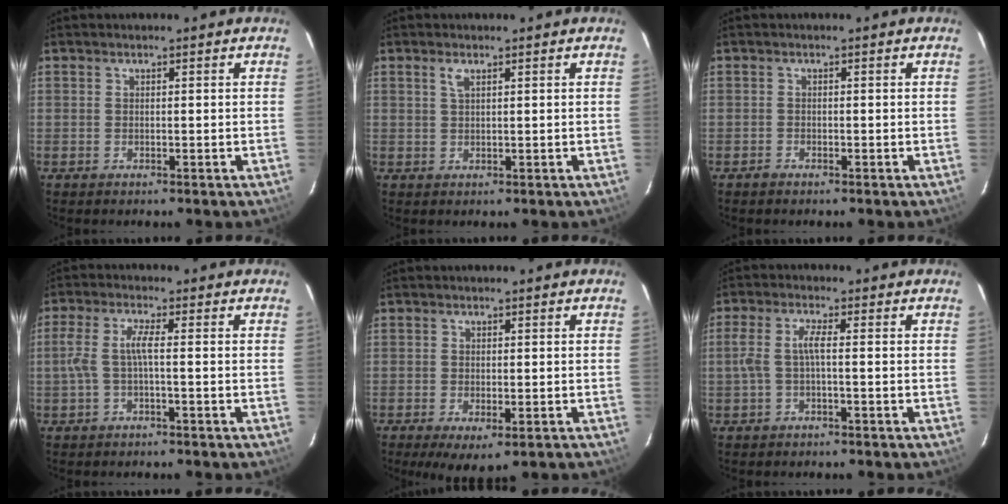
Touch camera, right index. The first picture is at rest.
{"total": 1.5, "force": [0.8, 0.5, 1.1], "torque": [-0.024, 0.003, 0.016]}
{"total": 0.8, "force": [-0.7, 0.3, 0.0], "torque": [-0.002, 0.002, -0.015]}
{"total": 3.9, "force": [-1.1, 0.1, 3.8], "torque": [-0.088, 0.004, -0.018]}
{"total": 6.0, "force": [-3.3, 2.3, 4.4], "torque": [-0.080, -0.030, -0.043]}
{"total": 3.4, "force": [-0.9, 0.2, 3.3], "torque": [-0.073, 0.004, -0.015]}